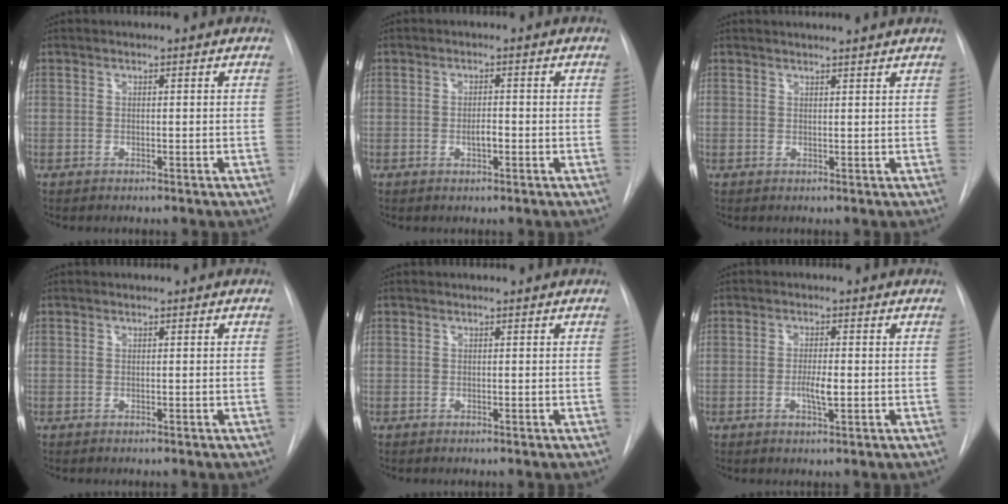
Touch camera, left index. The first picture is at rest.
{"total": 1.6, "force": [-0.5, 0.5, 1.4], "torque": [-0.026, 0.000, -0.007]}
{"total": 5.2, "force": [5.0, -0.6, 1.4], "torque": [-0.016, 0.012, 0.052]}
{"total": 0.0}
{"total": 0.0}
{"total": 2.8, "force": [-0.5, 0.4, 2.7], "torque": [-0.049, -0.002, -0.007]}